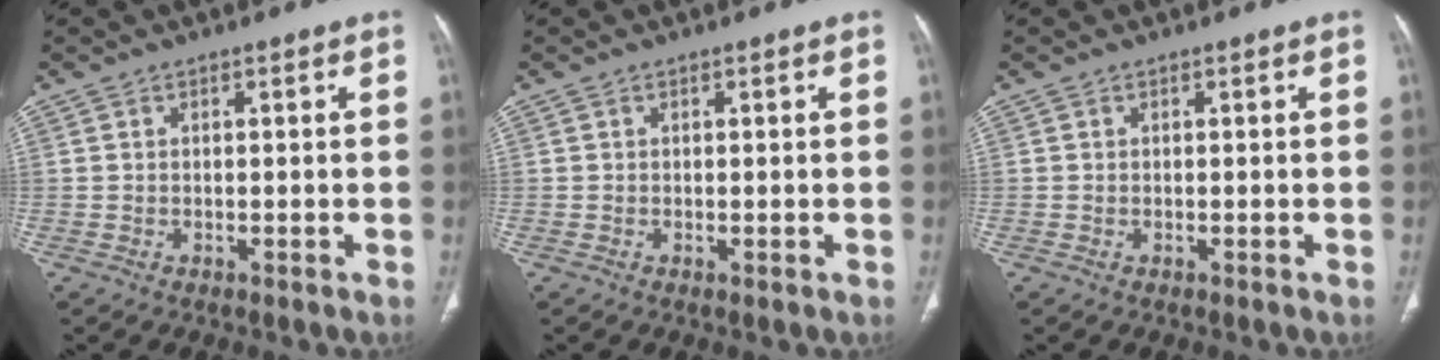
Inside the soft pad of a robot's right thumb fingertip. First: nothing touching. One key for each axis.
{"total": 0.0}
{"total": 0.0}